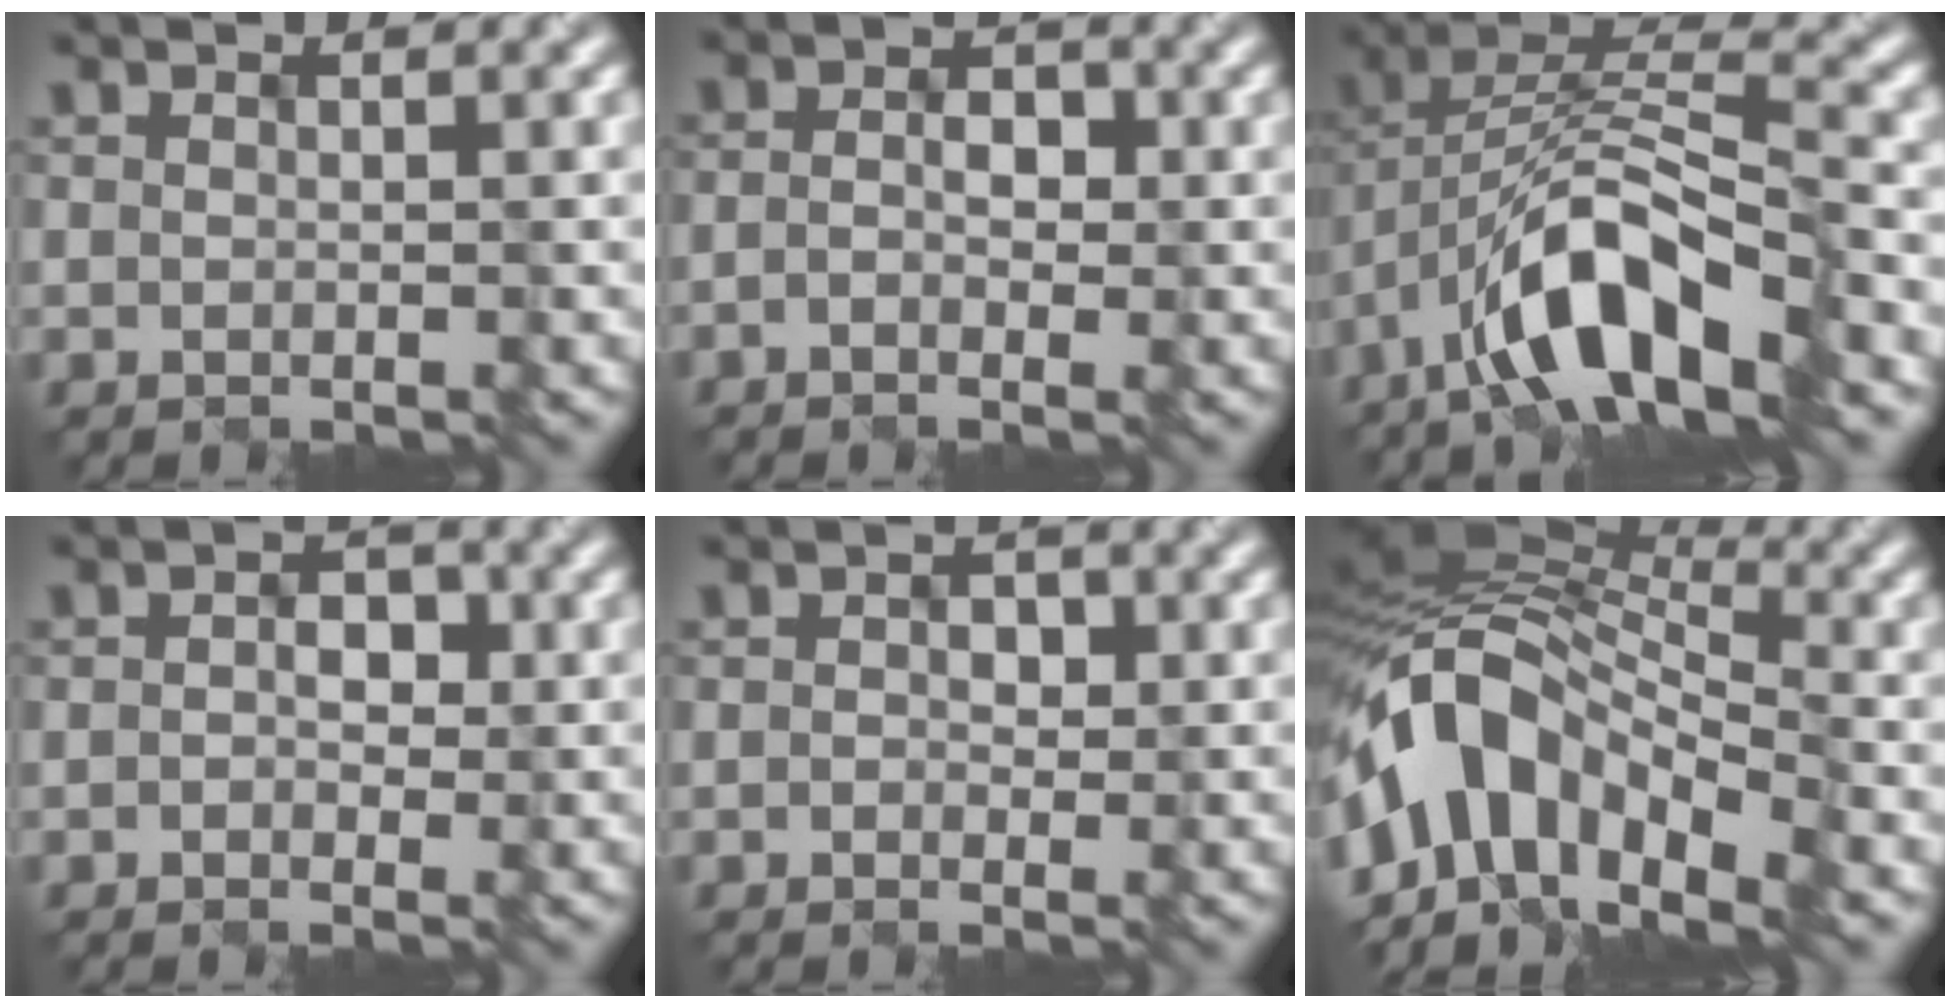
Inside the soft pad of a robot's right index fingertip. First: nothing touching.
{"total": 1.9, "force": [-0.8, 0.9, 1.4], "torque": [-0.024, 0.003, -0.017]}
{"total": 10.0, "force": [-5.6, 3.3, 7.6], "torque": [-0.133, 0.018, -0.103]}
{"total": 2.1, "force": [-0.1, 1.5, 1.5], "torque": [-0.008, 0.003, -0.012]}
{"total": 1.5, "force": [0.0, 1.2, 1.0], "torque": [0.000, 0.004, -0.008]}
{"total": 11.1, "force": [-4.7, 6.6, 7.7], "torque": [-0.137, 0.020, -0.102]}